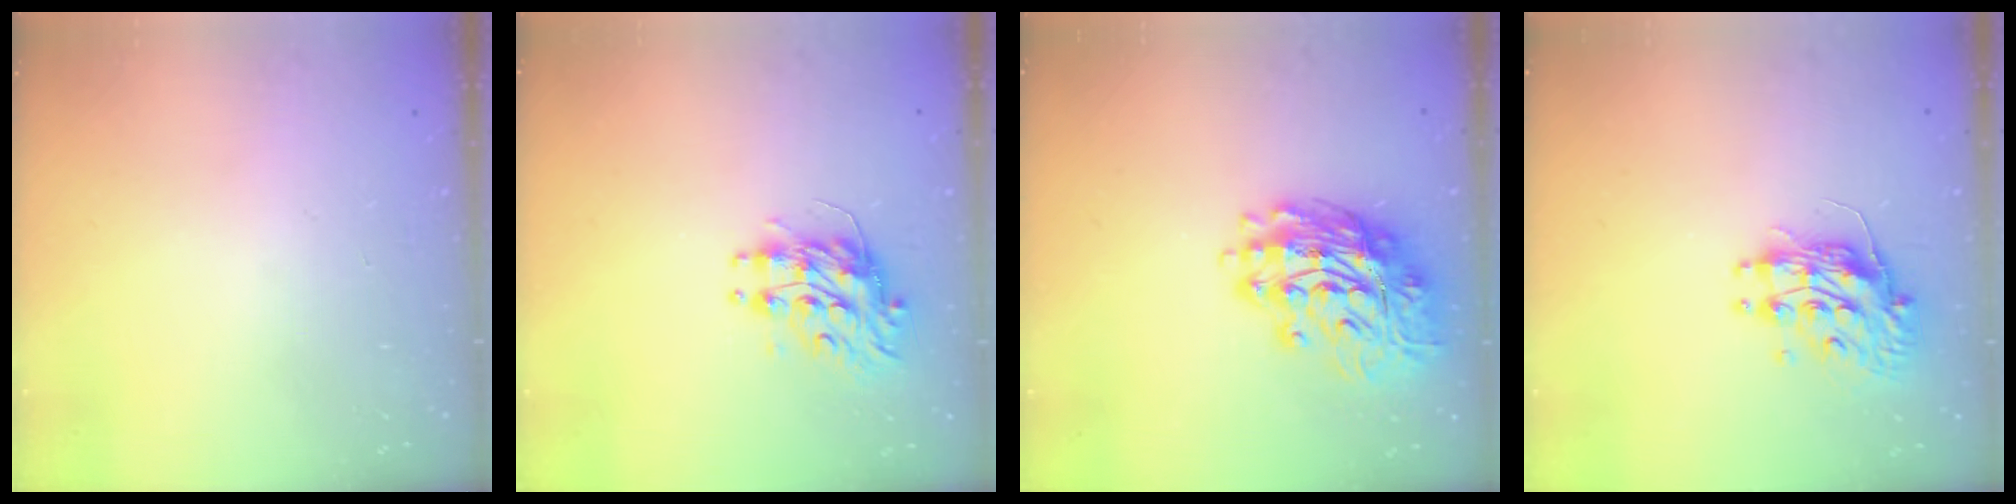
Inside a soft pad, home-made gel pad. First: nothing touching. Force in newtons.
{"total": 9.0, "press": 9.0, "slide": 0.7}
{"total": 16.8, "press": 16.7, "slide": 1.9}
{"total": 10.6, "press": 10.6, "slide": 0.7}